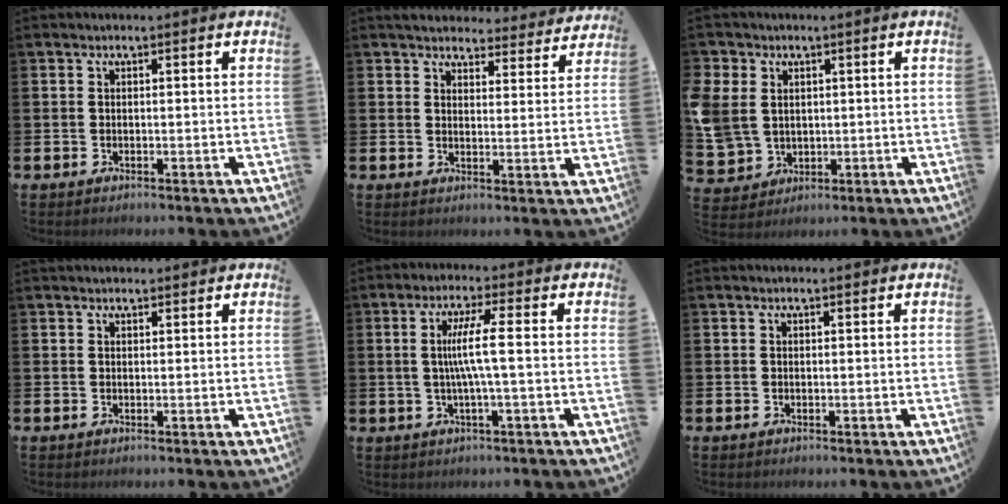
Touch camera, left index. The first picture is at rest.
{"total": 4.8, "force": [4.6, 1.2, 0.4], "torque": [-0.016, -0.034, 0.081]}
{"total": 6.0, "force": [2.8, 5.0, 1.7], "torque": [-0.068, 0.005, 0.055]}
{"total": 1.0, "force": [1.0, 0.3, 0.1], "torque": [0.005, 0.000, 0.017]}
{"total": 5.6, "force": [0.4, -0.2, 5.6], "torque": [-0.107, -0.001, 0.001]}
{"total": 0.0}